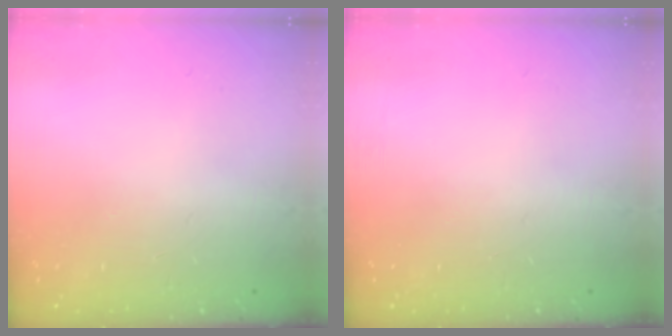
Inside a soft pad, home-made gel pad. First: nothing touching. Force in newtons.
{"total": 0.0}